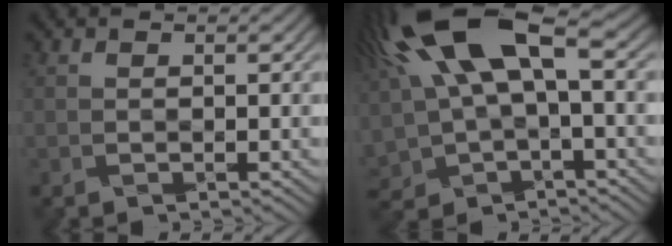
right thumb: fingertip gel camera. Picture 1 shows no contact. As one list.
[{"total": 14.9, "force": [4.3, 7.1, 12.4], "torque": [-0.299, 0.010, 0.090]}]